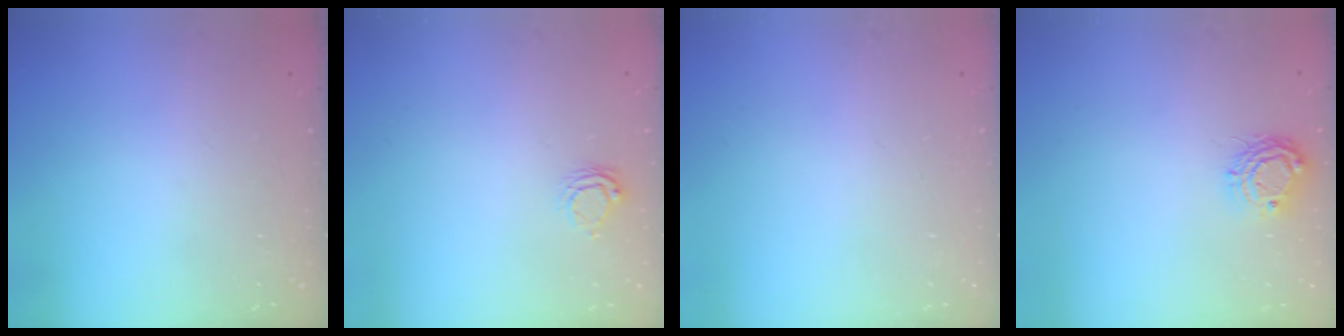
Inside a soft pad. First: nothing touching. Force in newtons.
{"total": 6.2, "press": 6.2, "slide": 0.2}
{"total": 0.0}
{"total": 7.6, "press": 7.6, "slide": 0.7}